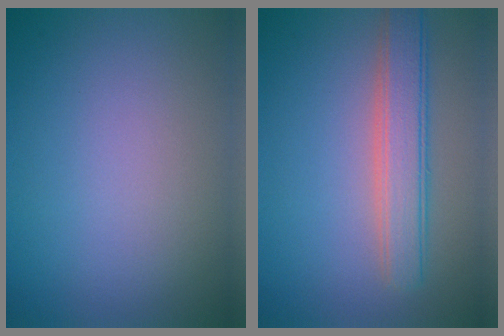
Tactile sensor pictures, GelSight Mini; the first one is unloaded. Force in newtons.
{"total": 4.2, "press": 4.2, "slide": 0.4}